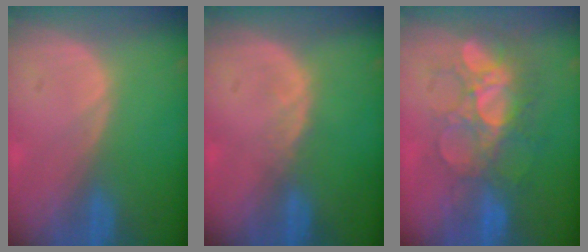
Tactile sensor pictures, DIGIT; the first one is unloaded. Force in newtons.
{"total": 1.1, "press": 1.1, "slide": 0.2}
{"total": 9.3, "press": 8.5, "slide": 3.8}